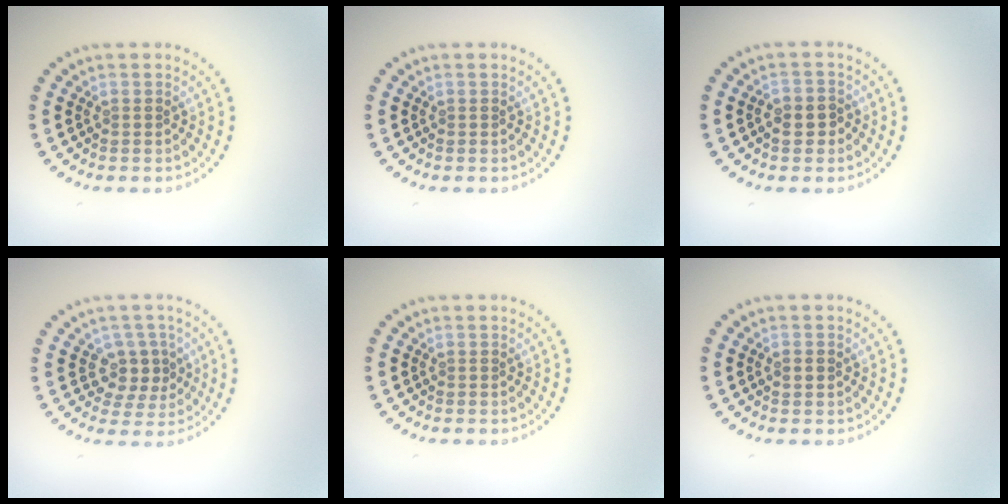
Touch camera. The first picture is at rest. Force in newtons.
{"total": 0.0}
{"total": 2.0, "press": 1.9, "slide": 0.5}
{"total": 2.8, "press": 2.6, "slide": 1.2}
{"total": 0.0}
{"total": 1.3, "press": 1.3, "slide": 0.2}